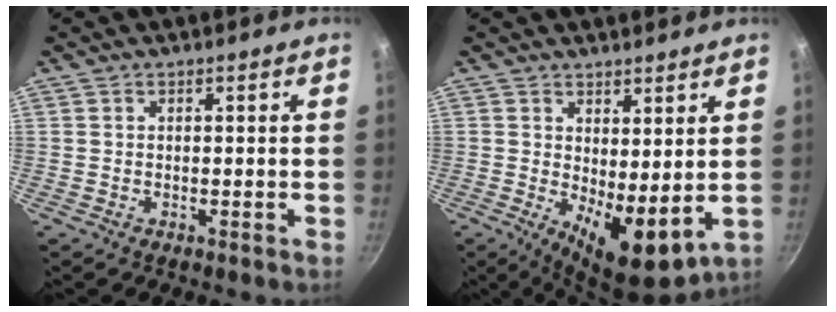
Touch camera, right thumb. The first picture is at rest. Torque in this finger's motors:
{"motor_torque": [-0.31, 0.77, 0.80, 0.04, 0.07]}